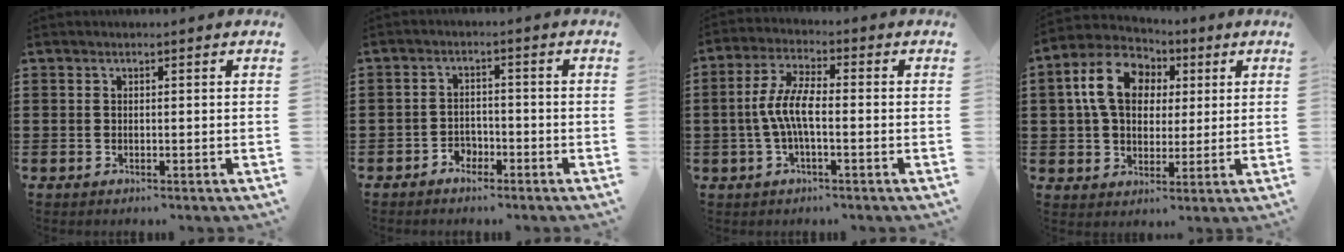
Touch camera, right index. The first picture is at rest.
{"total": 2.4, "force": [-1.9, 1.3, 0.7], "torque": [-0.020, -0.001, -0.039]}
{"total": 6.4, "force": [-1.1, 2.0, 6.0], "torque": [-0.140, -0.007, -0.029]}
{"total": 10.6, "force": [2.7, 8.0, 6.4], "torque": [-0.142, 0.018, 0.046]}